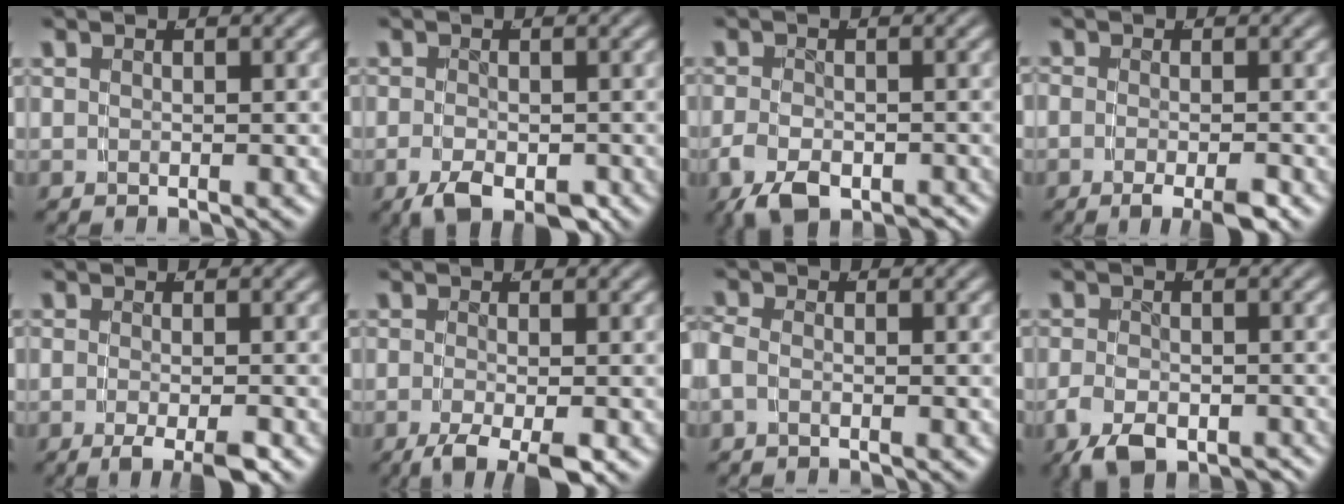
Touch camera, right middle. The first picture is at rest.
{"total": 3.8, "force": [-2.1, 1.6, 2.8], "torque": [-0.047, -0.027, -0.022]}
{"total": 5.2, "force": [-3.1, 2.7, 3.2], "torque": [-0.064, -0.033, -0.034]}
{"total": 3.0, "force": [-1.8, 0.8, 2.3], "torque": [-0.044, -0.009, -0.026]}
{"total": 4.2, "force": [-2.6, 1.0, 3.2], "torque": [-0.056, -0.020, -0.030]}
{"total": 6.0, "force": [-4.1, 2.0, 4.0], "torque": [-0.080, -0.037, -0.044]}
{"total": 1.6, "force": [-0.5, 0.9, 1.1], "torque": [-0.035, -0.010, -0.008]}
{"total": 5.0, "force": [-3.1, 2.6, 2.9], "torque": [-0.057, -0.032, -0.035]}